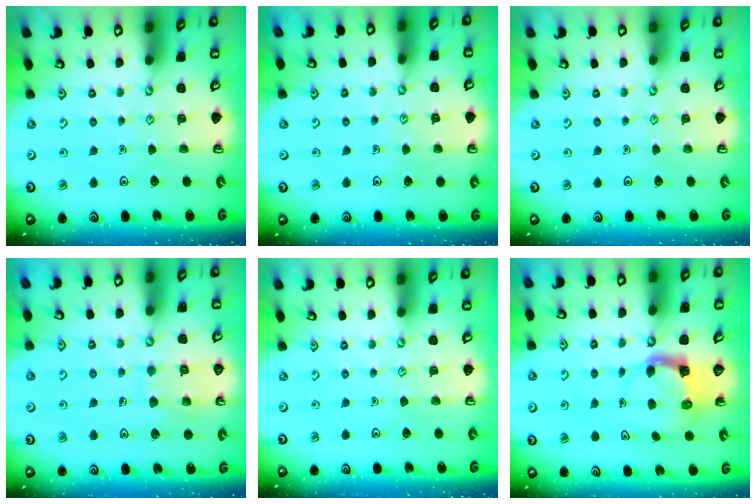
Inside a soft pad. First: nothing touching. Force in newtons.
{"total": 4.0, "press": 4.0, "slide": 0.4}
{"total": 0.0}
{"total": 8.4, "press": 8.3, "slide": 0.6}
{"total": 0.0}
{"total": 3.9, "press": 3.9, "slide": 0.4}